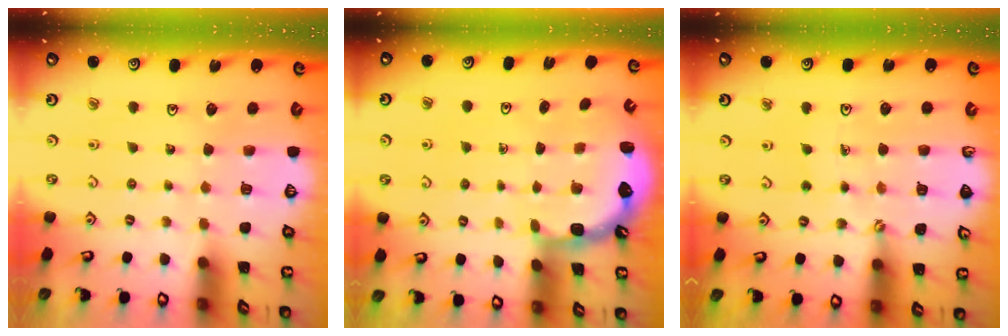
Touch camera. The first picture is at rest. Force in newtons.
{"total": 2.4, "press": 2.0, "slide": 1.3}
{"total": 2.8, "press": 2.5, "slide": 1.3}